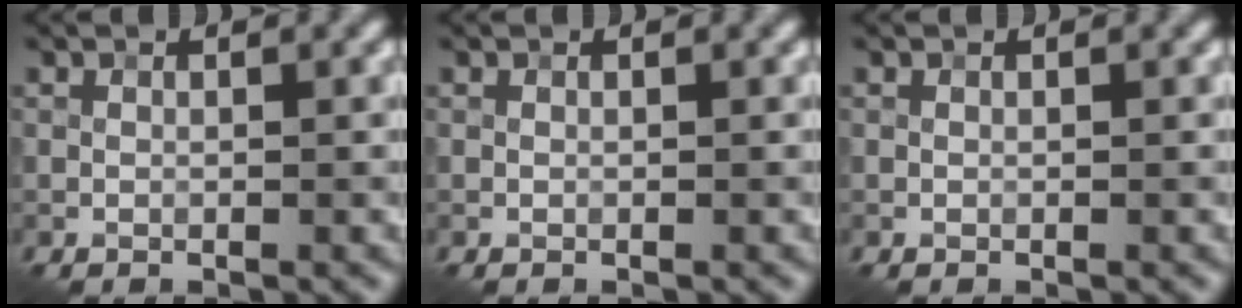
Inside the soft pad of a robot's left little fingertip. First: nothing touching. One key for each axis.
{"total": 0.0}
{"total": 0.0}